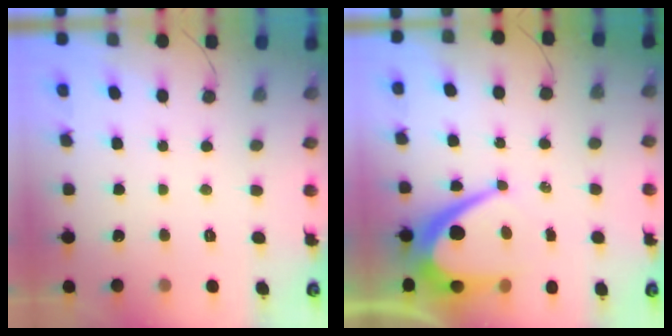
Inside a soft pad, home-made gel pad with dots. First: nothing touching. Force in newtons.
{"total": 11.8, "press": 11.8, "slide": 0.8}